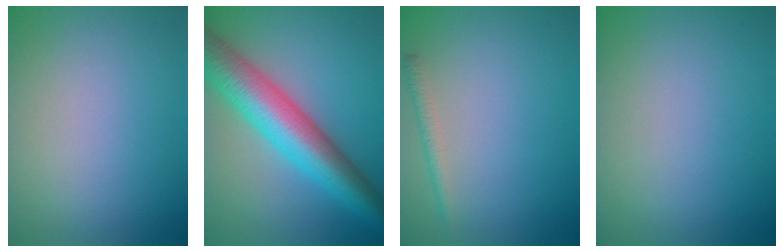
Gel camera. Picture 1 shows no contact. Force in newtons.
{"total": 9.7, "press": 9.7, "slide": 0.3}
{"total": 1.4, "press": 1.4, "slide": 0.1}
{"total": 0.0}